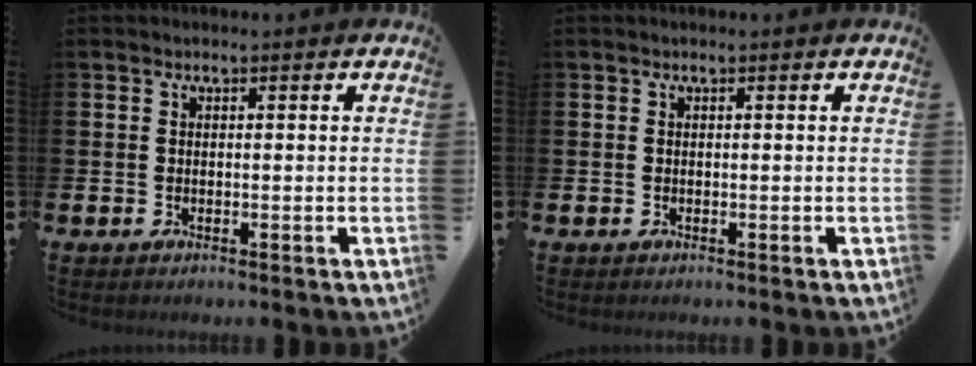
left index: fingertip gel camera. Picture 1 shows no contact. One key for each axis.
{"total": 0.0}